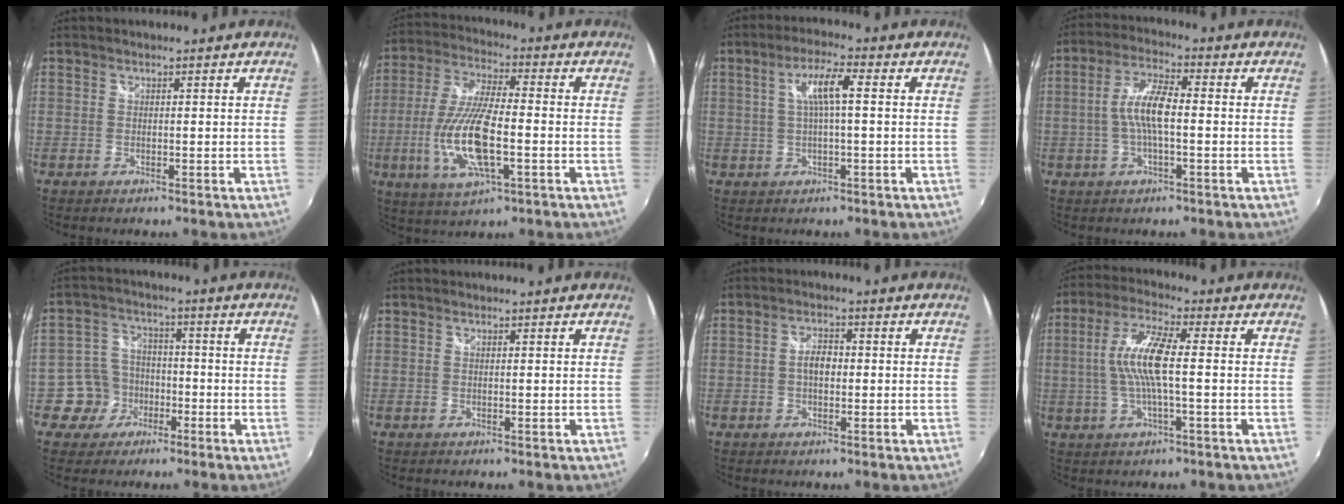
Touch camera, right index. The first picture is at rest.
{"total": 15.0, "force": [-3.6, 4.8, 13.8], "torque": [-0.287, -0.012, -0.066]}
{"total": 6.1, "force": [0.9, 0.8, 6.0], "torque": [-0.110, 0.007, 0.019]}
{"total": 7.6, "force": [-0.8, 2.0, 7.3], "torque": [-0.147, 0.011, -0.016]}
{"total": 7.2, "force": [-3.1, 6.4, 0.9], "torque": [-0.041, 0.028, -0.051]}
{"total": 0.0}
{"total": 3.5, "force": [-0.2, 2.0, 2.8], "torque": [-0.050, 0.007, -0.004]}
{"total": 10.0, "force": [-0.1, 1.9, 9.8], "torque": [-0.194, 0.006, -0.001]}